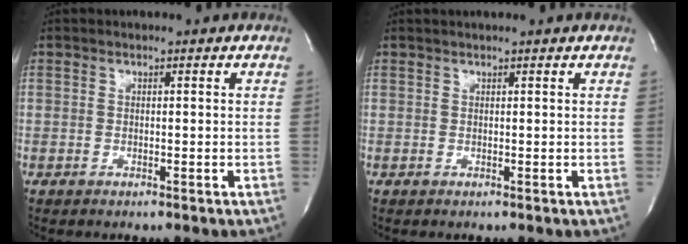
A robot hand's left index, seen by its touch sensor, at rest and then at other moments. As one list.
[{"total": 2.5, "force": [2.3, -0.3, 0.9], "torque": [-0.013, 0.020, 0.032]}]